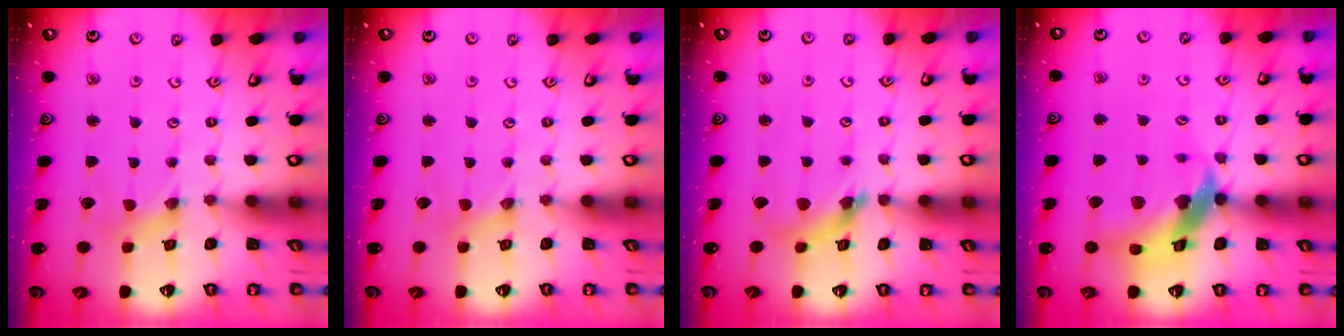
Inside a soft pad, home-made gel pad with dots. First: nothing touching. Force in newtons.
{"total": 0.9, "press": 0.8, "slide": 0.2}
{"total": 8.7, "press": 8.6, "slide": 0.9}
{"total": 16.2, "press": 16.1, "slide": 2.2}